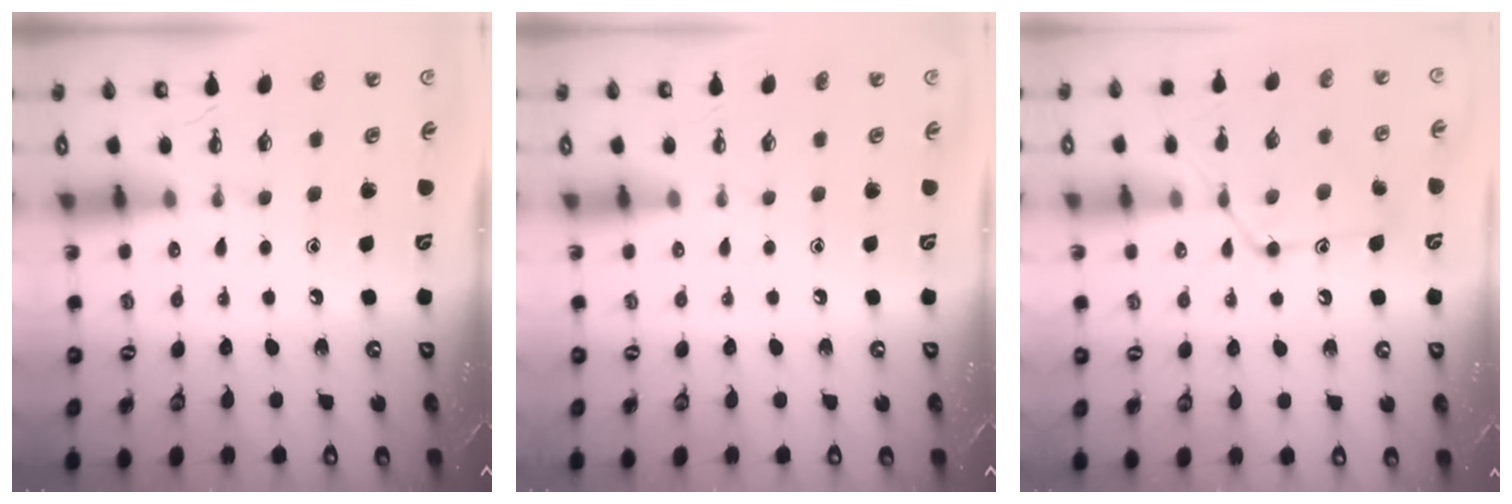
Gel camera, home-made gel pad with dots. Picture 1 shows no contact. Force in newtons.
{"total": 0.0}
{"total": 13.6, "press": 13.5, "slide": 0.9}